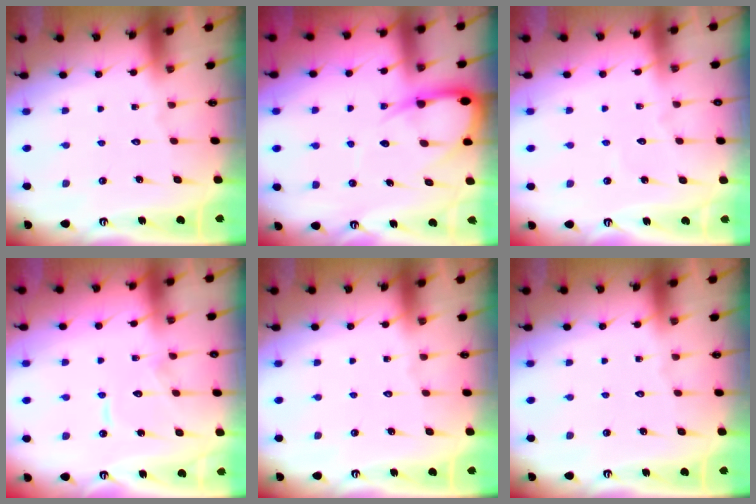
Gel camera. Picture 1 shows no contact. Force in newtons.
{"total": 8.1, "press": 8.0, "slide": 1.1}
{"total": 2.1, "press": 2.1, "slide": 0.2}
{"total": 7.7, "press": 7.7, "slide": 0.7}
{"total": 0.0}
{"total": 0.0}